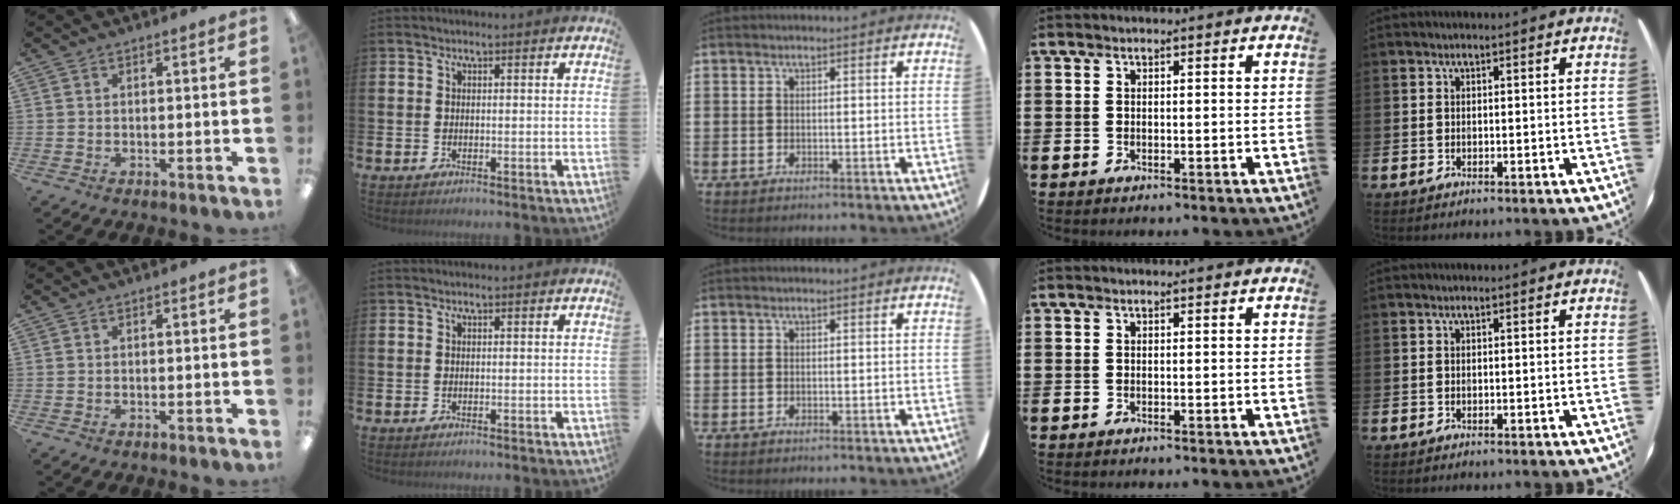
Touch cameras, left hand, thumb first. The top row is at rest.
{}